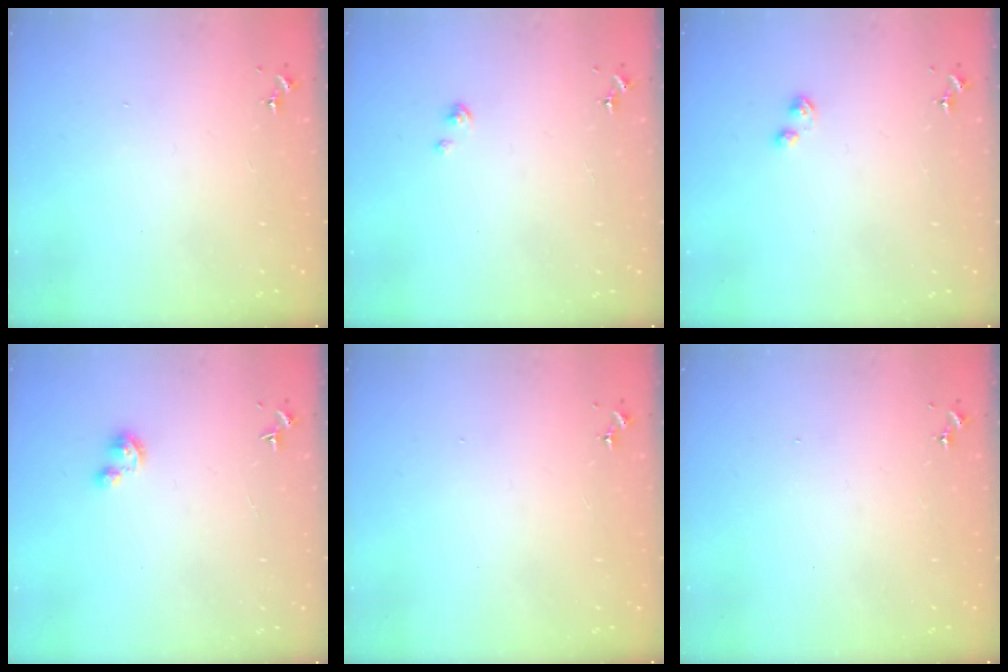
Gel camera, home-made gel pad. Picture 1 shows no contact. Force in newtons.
{"total": 1.9, "press": 1.9, "slide": 0.2}
{"total": 2.9, "press": 2.9, "slide": 0.5}
{"total": 3.0, "press": 2.9, "slide": 0.3}
{"total": 0.0}
{"total": 0.0}